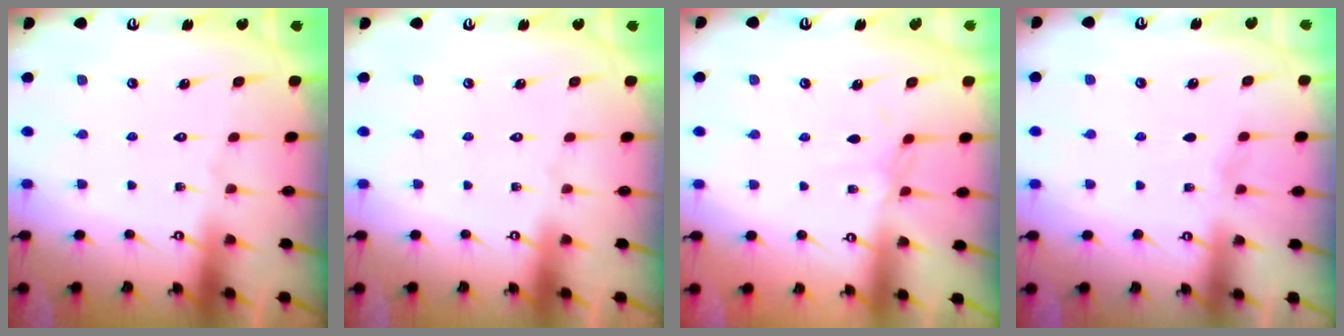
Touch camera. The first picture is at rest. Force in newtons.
{"total": 0.0}
{"total": 2.5, "press": 2.4, "slide": 0.6}
{"total": 2.2, "press": 2.2, "slide": 0.3}